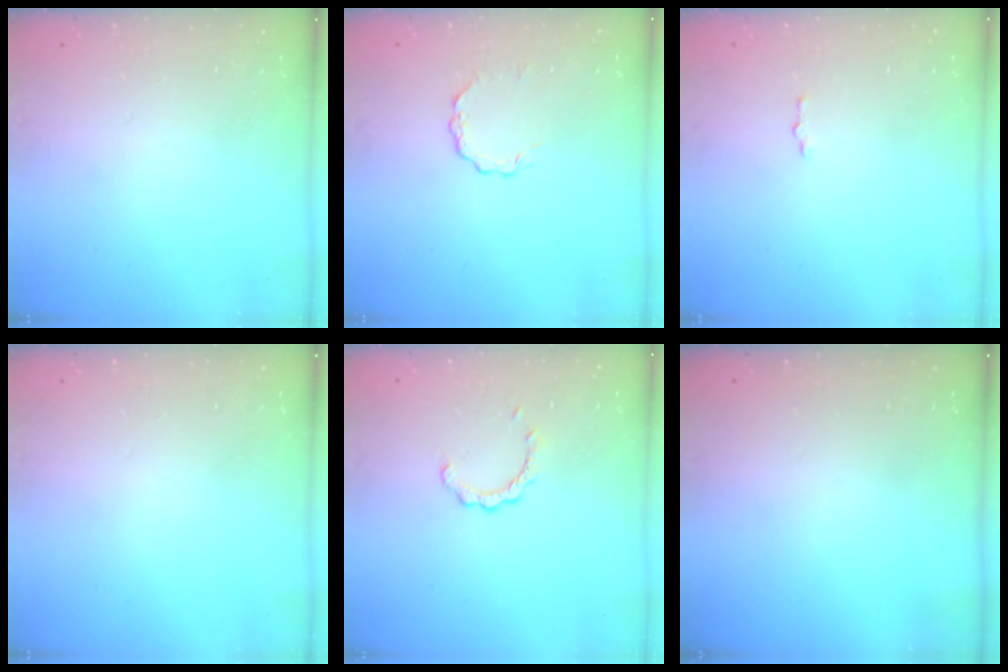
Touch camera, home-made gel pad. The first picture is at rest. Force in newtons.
{"total": 2.7, "press": 2.7, "slide": 0.3}
{"total": 1.5, "press": 1.5, "slide": 0.2}
{"total": 0.0}
{"total": 2.8, "press": 2.7, "slide": 0.4}
{"total": 0.0}